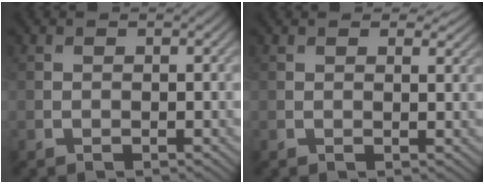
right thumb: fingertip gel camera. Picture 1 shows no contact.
{"total": 2.9, "force": [2.1, 1.2, 1.6], "torque": [-0.032, 0.000, 0.030]}